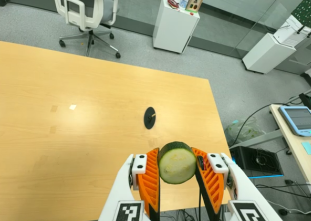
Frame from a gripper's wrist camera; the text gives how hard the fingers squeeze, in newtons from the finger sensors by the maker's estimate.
{"total": 11.5, "left": 10.9, "right": 12.0}